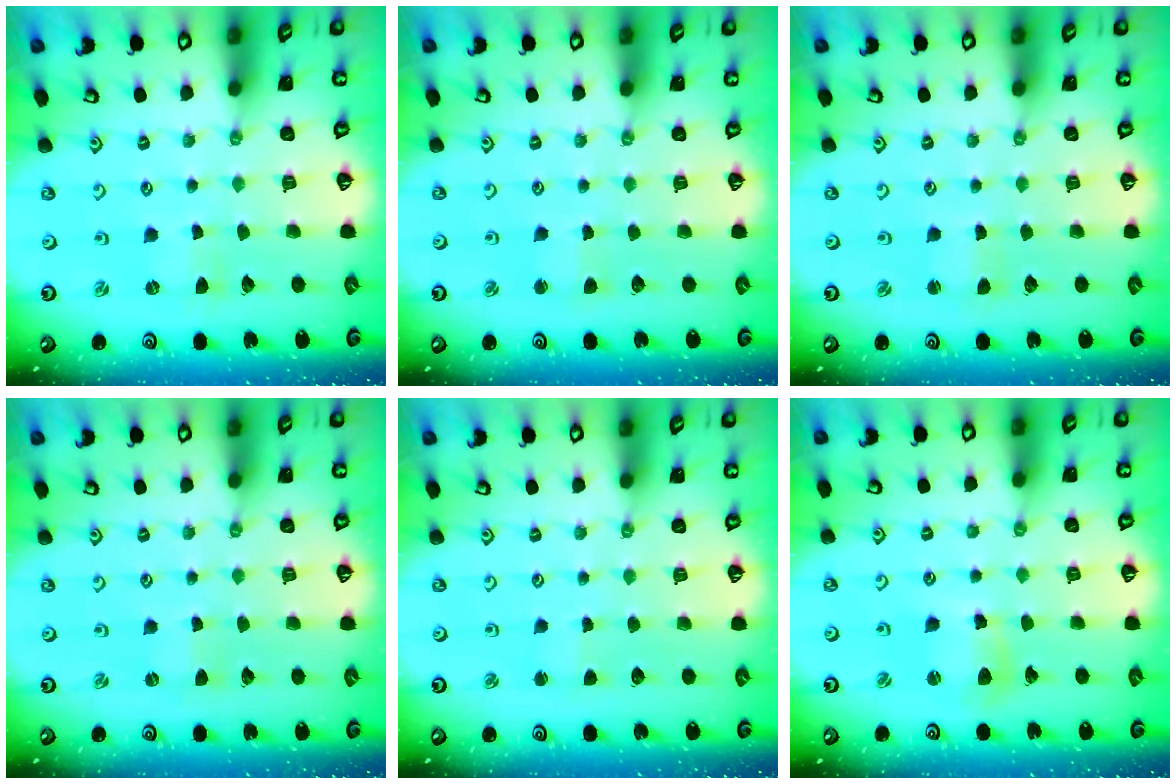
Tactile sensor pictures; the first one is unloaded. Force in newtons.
{"total": 1.9, "press": 1.9, "slide": 0.3}
{"total": 0.9, "press": 0.9, "slide": 0.2}
{"total": 0.0}
{"total": 1.4, "press": 1.4, "slide": 0.2}
{"total": 7.4, "press": 7.3, "slide": 1.1}